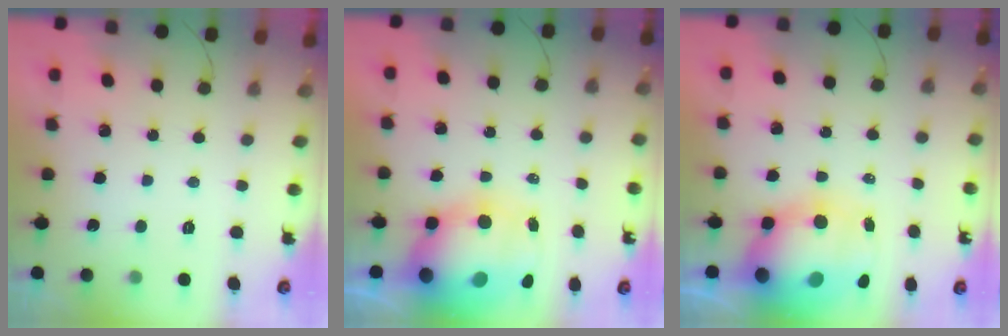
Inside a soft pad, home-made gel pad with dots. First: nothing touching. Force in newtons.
{"total": 15.6, "press": 15.3, "slide": 3.2}
{"total": 15.6, "press": 15.3, "slide": 3.2}